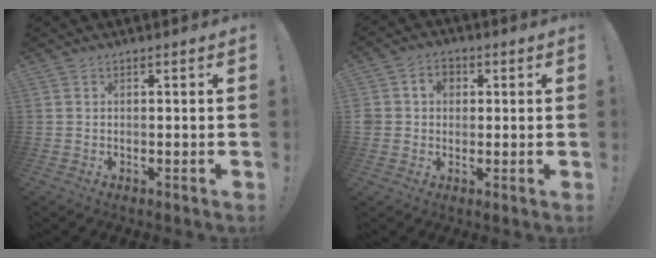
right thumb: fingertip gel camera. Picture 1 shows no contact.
{"total": 5.3, "force": [0.8, 4.8, 2.2], "torque": [-0.028, 0.002, 0.016]}